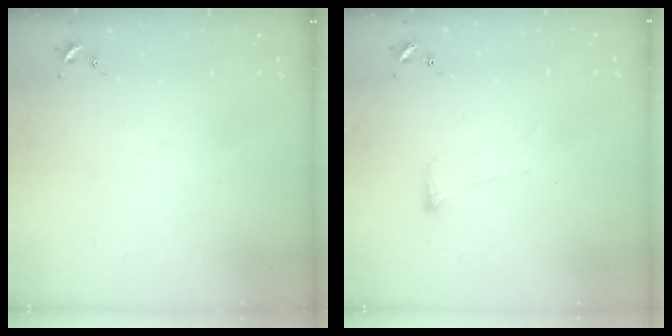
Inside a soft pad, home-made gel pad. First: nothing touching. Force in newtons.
{"total": 4.7, "press": 4.7, "slide": 0.8}